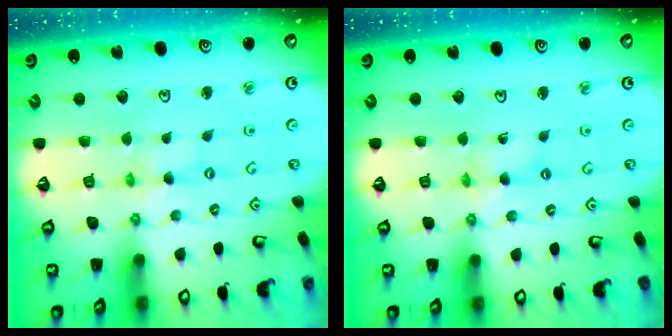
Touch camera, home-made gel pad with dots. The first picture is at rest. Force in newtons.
{"total": 1.3, "press": 1.3, "slide": 0.3}